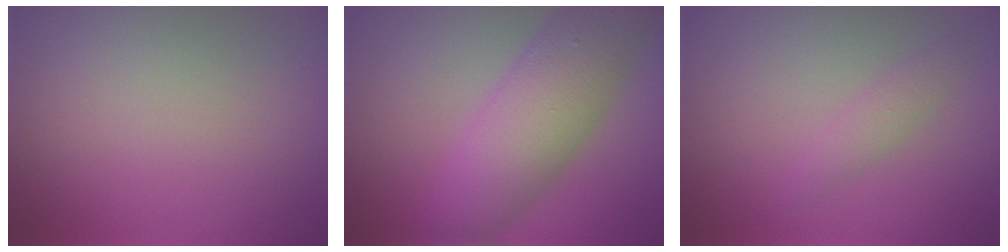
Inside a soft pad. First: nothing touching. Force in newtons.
{"total": 8.1, "press": 8.1, "slide": 0.1}
{"total": 1.5, "press": 1.5, "slide": 0.0}